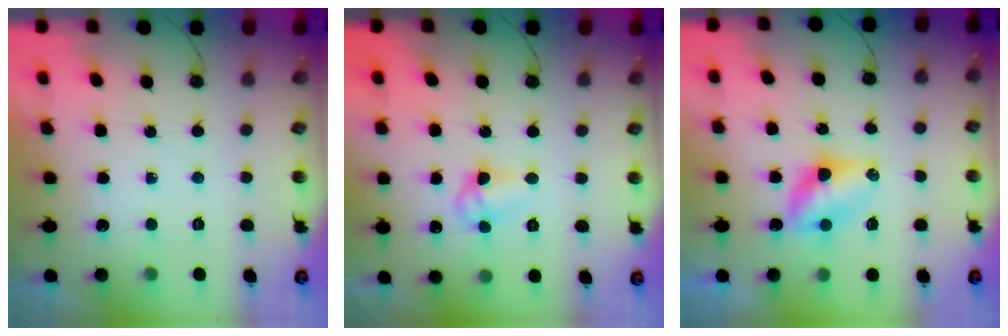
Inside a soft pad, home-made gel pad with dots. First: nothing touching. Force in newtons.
{"total": 7.1, "press": 7.1, "slide": 0.7}
{"total": 5.7, "press": 5.7, "slide": 0.6}